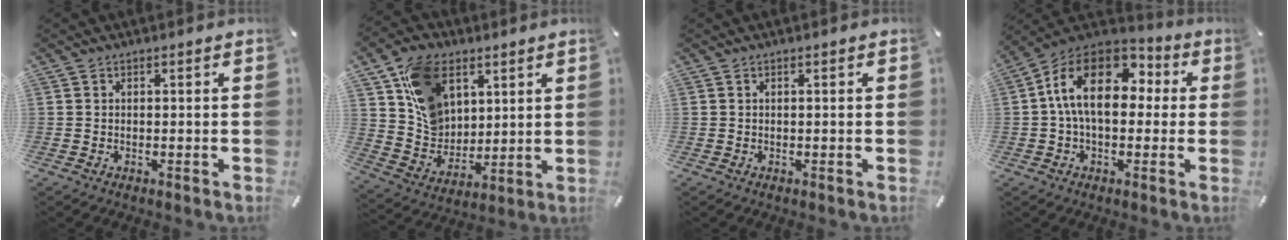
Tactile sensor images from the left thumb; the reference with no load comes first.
{"total": 14.1, "force": [6.5, 10.6, 6.7], "torque": [-0.141, -0.009, 0.130]}
{"total": 0.0}
{"total": 16.2, "force": [2.2, 10.4, 12.3], "torque": [-0.230, 0.007, 0.038]}